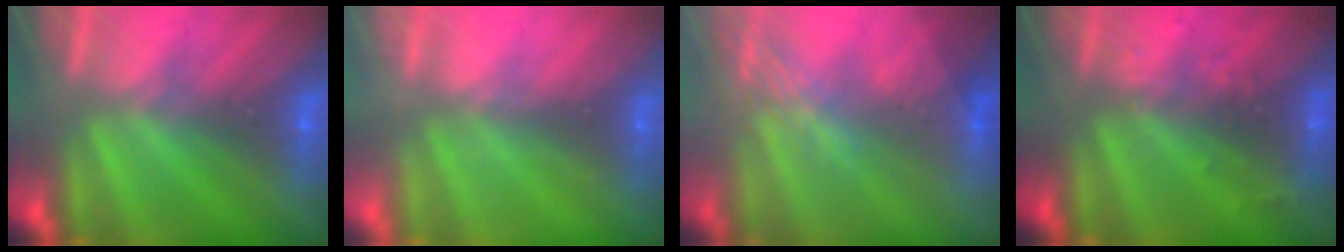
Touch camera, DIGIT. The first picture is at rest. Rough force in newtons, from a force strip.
{"total": 2.1}
{"total": 2.7}
{"total": 2.9}